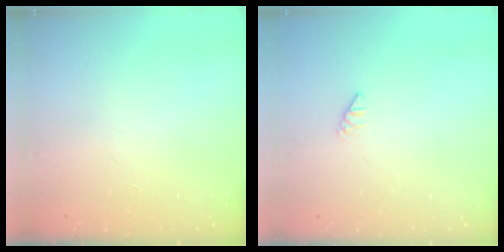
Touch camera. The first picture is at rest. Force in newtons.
{"total": 0.0}